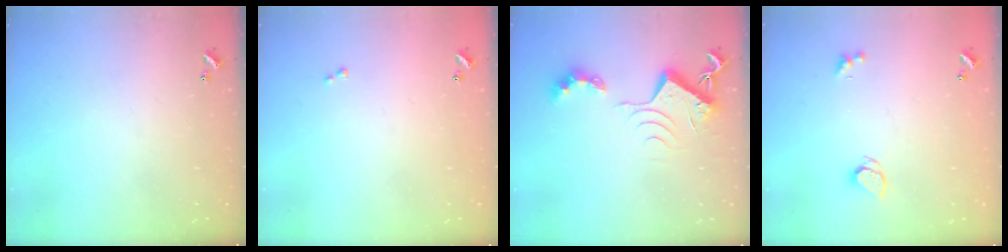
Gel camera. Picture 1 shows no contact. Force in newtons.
{"total": 0.5, "press": 0.3, "slide": 0.4}
{"total": 8.8, "press": 8.8, "slide": 1.0}
{"total": 1.8, "press": 1.7, "slide": 0.3}